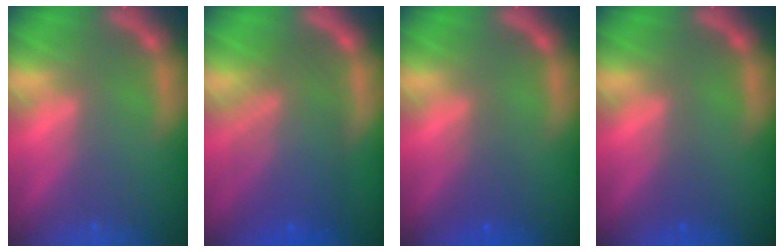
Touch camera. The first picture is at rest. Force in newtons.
{"total": 8.0}
{"total": 2.0}
{"total": 1.0}